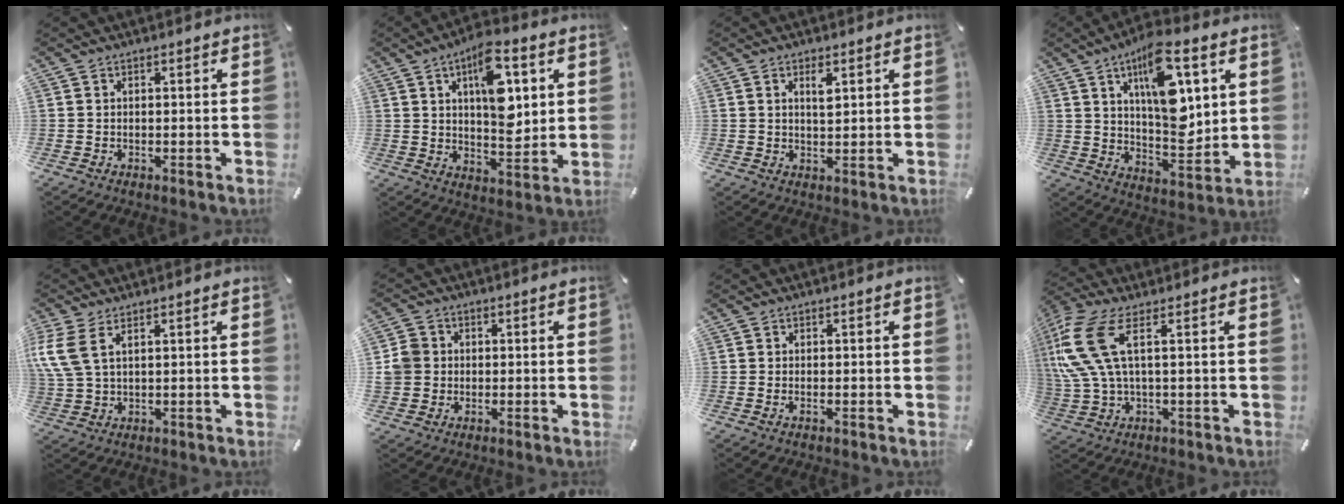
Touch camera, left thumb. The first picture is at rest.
{"total": 13.9, "force": [5.3, 7.0, 10.8], "torque": [-0.149, -0.020, 0.086]}
{"total": 3.1, "force": [1.5, 1.2, 2.4], "torque": [-0.037, -0.002, 0.021]}
{"total": 17.8, "force": [7.3, 8.3, 14.0], "torque": [-0.214, -0.036, 0.116]}
{"total": 6.3, "force": [3.3, 2.8, 4.6], "torque": [-0.119, -0.007, 0.061]}
{"total": 5.6, "force": [0.3, 5.4, 1.6], "torque": [-0.051, 0.012, 0.007]}
{"total": 0.8, "force": [-0.2, 0.3, 0.7], "torque": [-0.014, -0.003, -0.004]}
{"total": 13.4, "force": [3.4, 5.4, 11.8], "torque": [-0.271, -0.014, 0.061]}